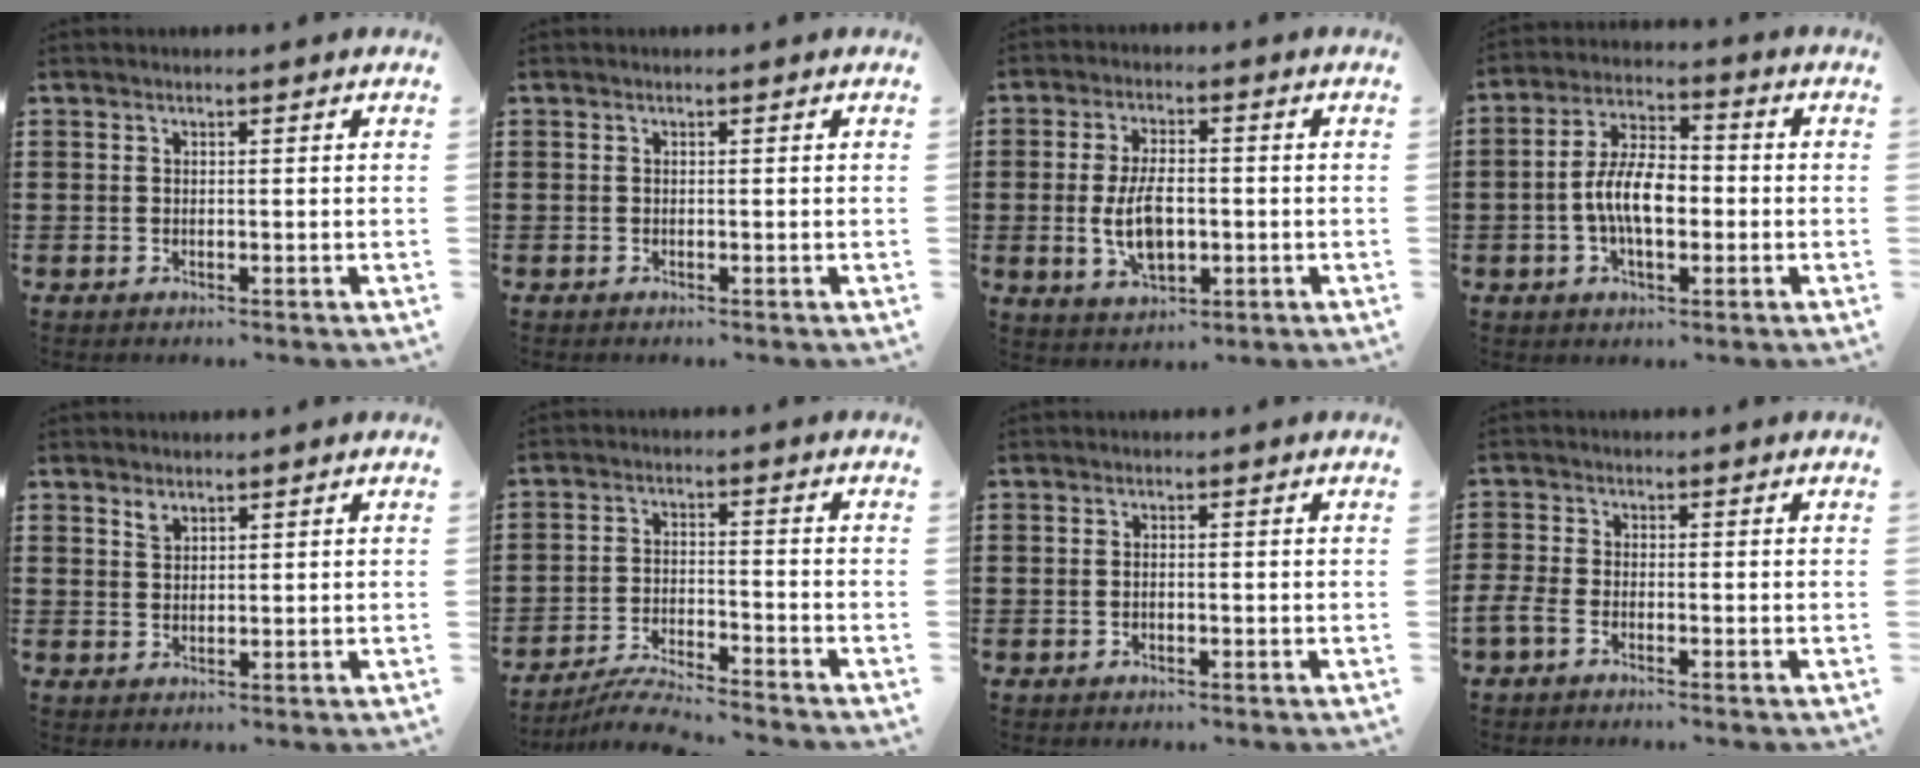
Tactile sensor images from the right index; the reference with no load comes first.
{"total": 0.0}
{"total": 7.6, "force": [-0.8, 4.0, 6.4], "torque": [-0.134, -0.002, -0.021]}
{"total": 8.4, "force": [-1.4, 4.1, 7.2], "torque": [-0.160, 0.003, -0.033]}
{"total": 1.6, "force": [1.4, 0.7, 0.4], "torque": [-0.004, -0.001, 0.025]}
{"total": 5.0, "force": [-4.9, -0.1, 1.2], "torque": [-0.027, -0.002, -0.098]}
{"total": 0.8, "force": [-0.2, 0.4, 0.7], "torque": [-0.014, -0.001, -0.004]}
{"total": 2.1, "force": [-1.8, 0.5, 1.1], "torque": [-0.034, -0.002, -0.039]}